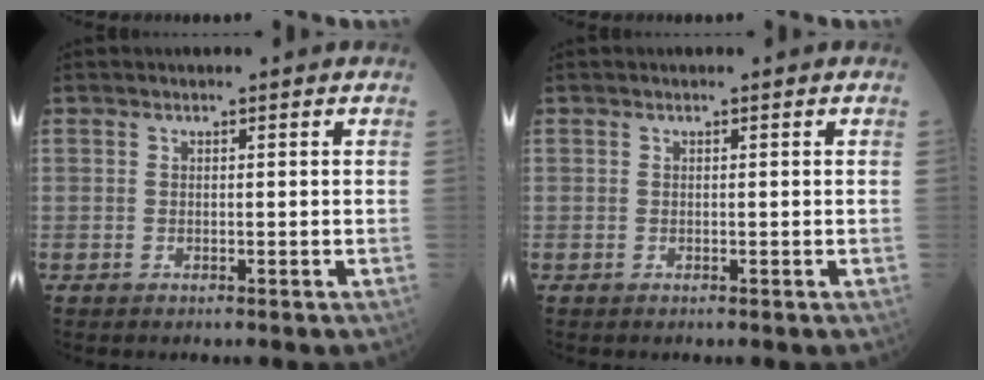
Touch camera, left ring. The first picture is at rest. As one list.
[{"total": 0.0}]